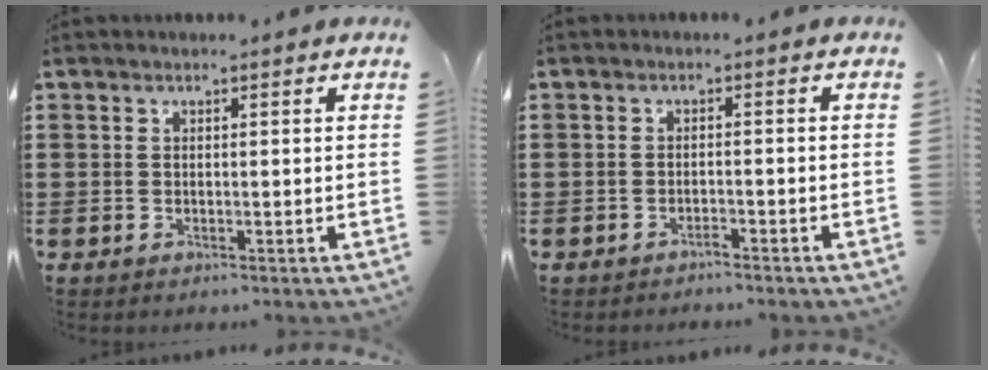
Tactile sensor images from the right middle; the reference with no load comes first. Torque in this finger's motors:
{"motor_torque": [-0.20, 0.15, 0.03, -0.01]}